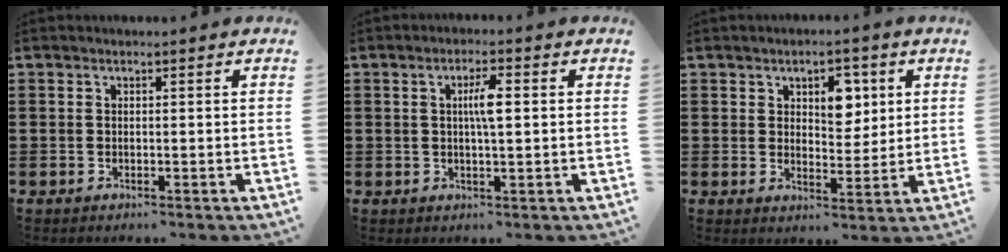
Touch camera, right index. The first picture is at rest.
{"total": 3.9, "force": [0.6, 0.8, 3.8], "torque": [-0.073, 0.004, 0.007]}
{"total": 5.4, "force": [2.4, 3.5, 3.4], "torque": [-0.047, 0.003, 0.034]}